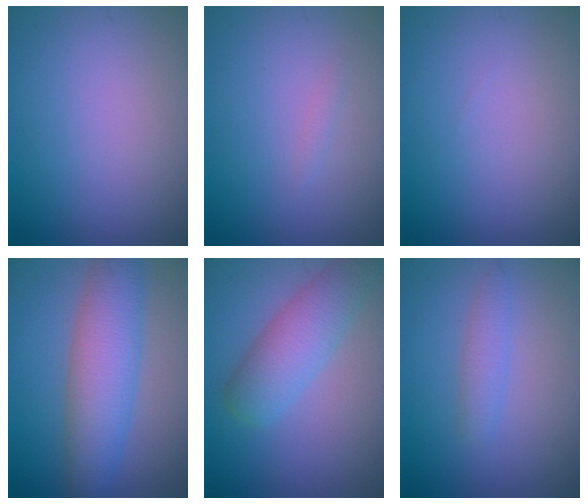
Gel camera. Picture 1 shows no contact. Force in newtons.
{"total": 0.5, "press": 0.5, "slide": 0.0}
{"total": 0.0}
{"total": 6.3, "press": 6.3, "slide": 0.1}
{"total": 5.8, "press": 5.8, "slide": 0.2}
{"total": 1.7, "press": 1.7, "slide": 0.1}